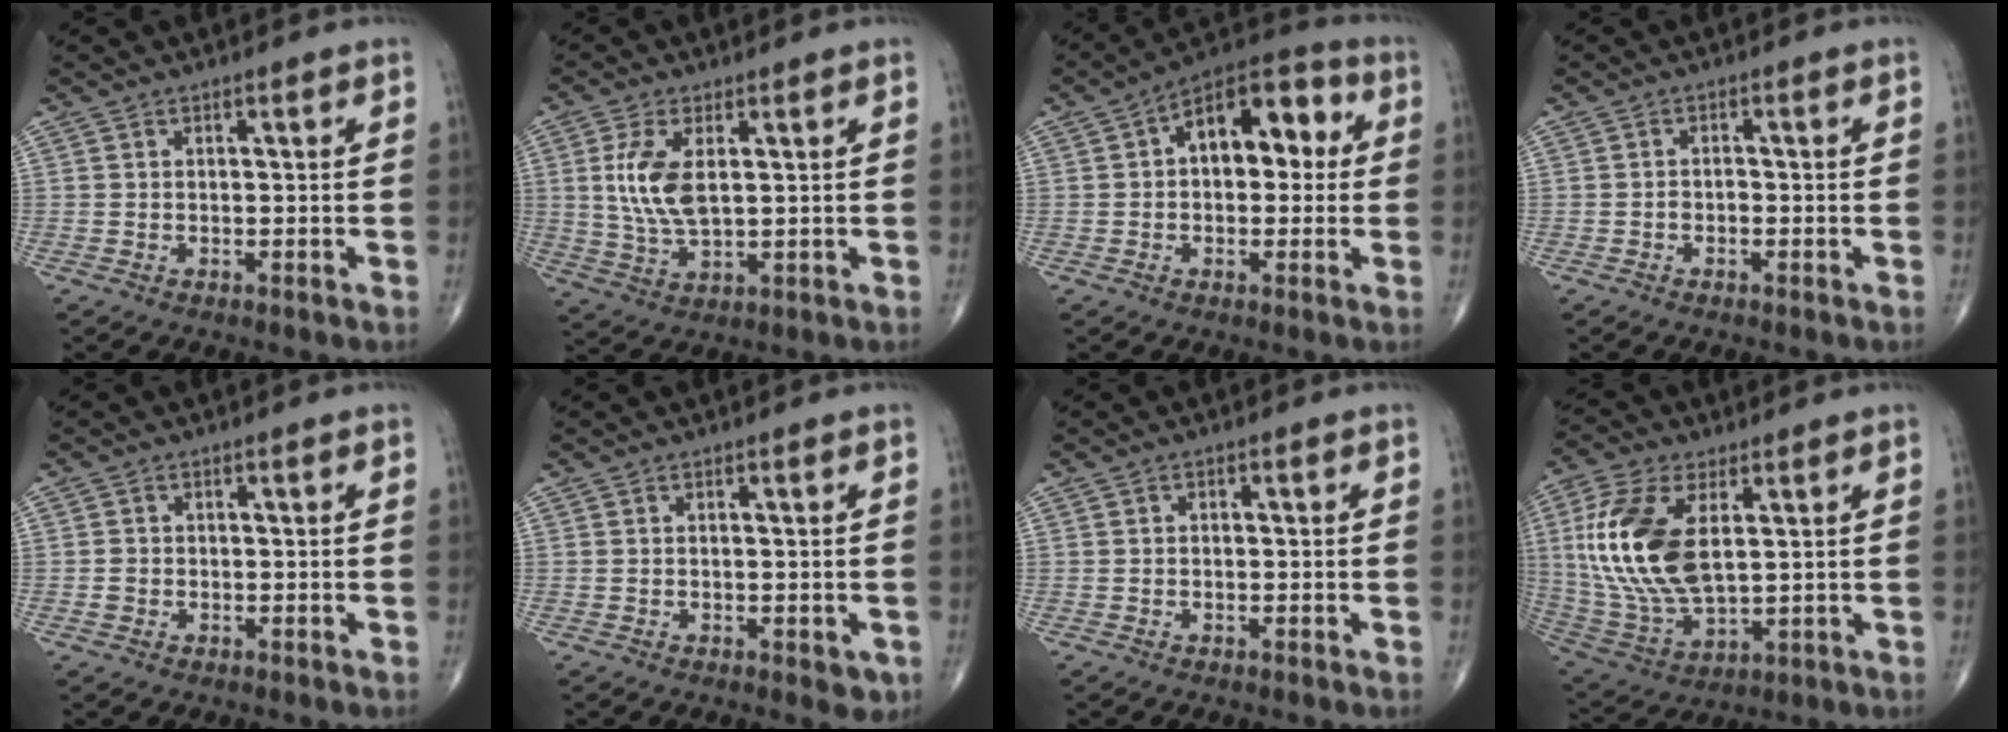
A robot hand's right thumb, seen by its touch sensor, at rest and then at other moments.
{"total": 8.8, "force": [1.7, 4.1, 7.6], "torque": [-0.162, -0.010, 0.039]}
{"total": 13.3, "force": [2.1, 7.8, 10.5], "torque": [-0.117, 0.038, 0.017]}
{"total": 1.1, "force": [-0.5, 0.8, 0.7], "torque": [-0.004, 0.005, -0.009]}
{"total": 1.4, "force": [-0.5, 1.2, 0.5], "torque": [-0.009, 0.005, -0.009]}
{"total": 2.8, "force": [-0.8, 1.3, 2.3], "torque": [-0.019, -0.002, -0.006]}
{"total": 0.7, "force": [-0.2, 0.5, 0.4], "torque": [-0.002, 0.003, -0.008]}
{"total": 18.6, "force": [3.5, 9.6, 15.5], "torque": [-0.333, -0.015, 0.074]}